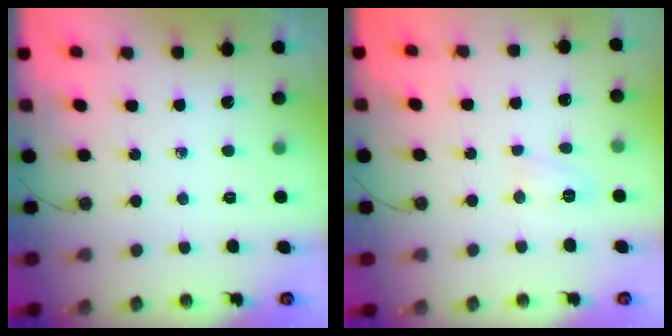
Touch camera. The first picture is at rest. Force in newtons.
{"total": 5.3, "press": 5.2, "slide": 0.7}